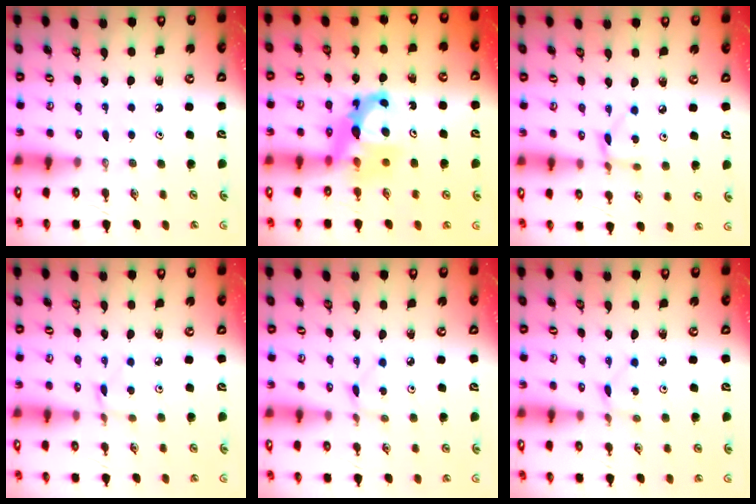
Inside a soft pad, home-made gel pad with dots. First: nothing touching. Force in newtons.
{"total": 8.3, "press": 8.2, "slide": 0.8}
{"total": 4.0, "press": 4.0, "slide": 0.4}
{"total": 1.7, "press": 1.7, "slide": 0.0}
{"total": 1.3, "press": 1.3, "slide": 0.2}
{"total": 0.9, "press": 0.9, "slide": 0.1}